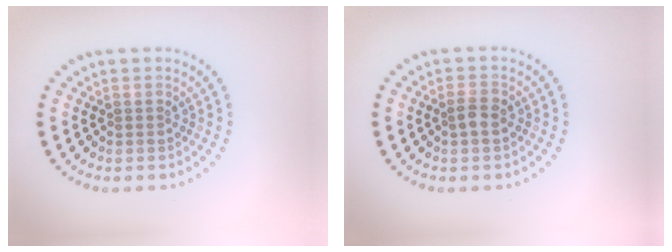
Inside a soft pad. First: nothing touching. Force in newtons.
{"total": 1.6, "press": 1.6, "slide": 0.5}